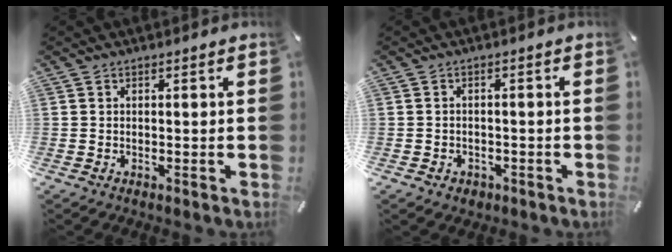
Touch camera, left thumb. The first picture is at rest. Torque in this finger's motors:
{"motor_torque": [-0.09, -0.06, 0.10, 0.16, 0.00]}